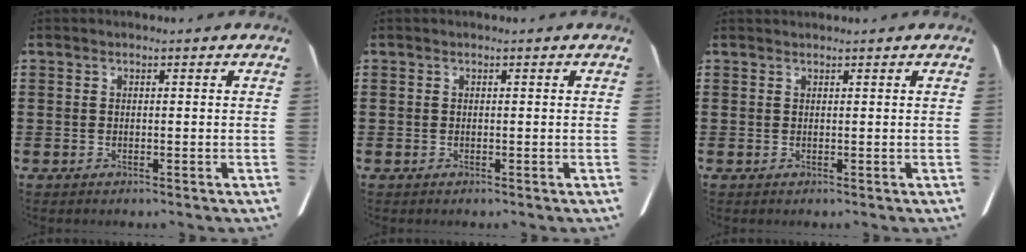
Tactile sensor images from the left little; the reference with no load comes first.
{"total": 0.0}
{"total": 0.6, "force": [0.6, 0.0, 0.1], "torque": [-0.002, 0.001, 0.012]}